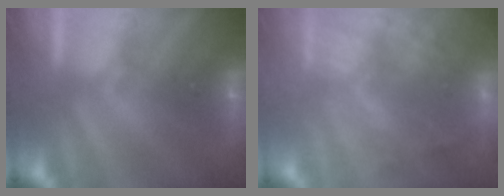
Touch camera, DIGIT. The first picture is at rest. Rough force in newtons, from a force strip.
{"total": 5.8}